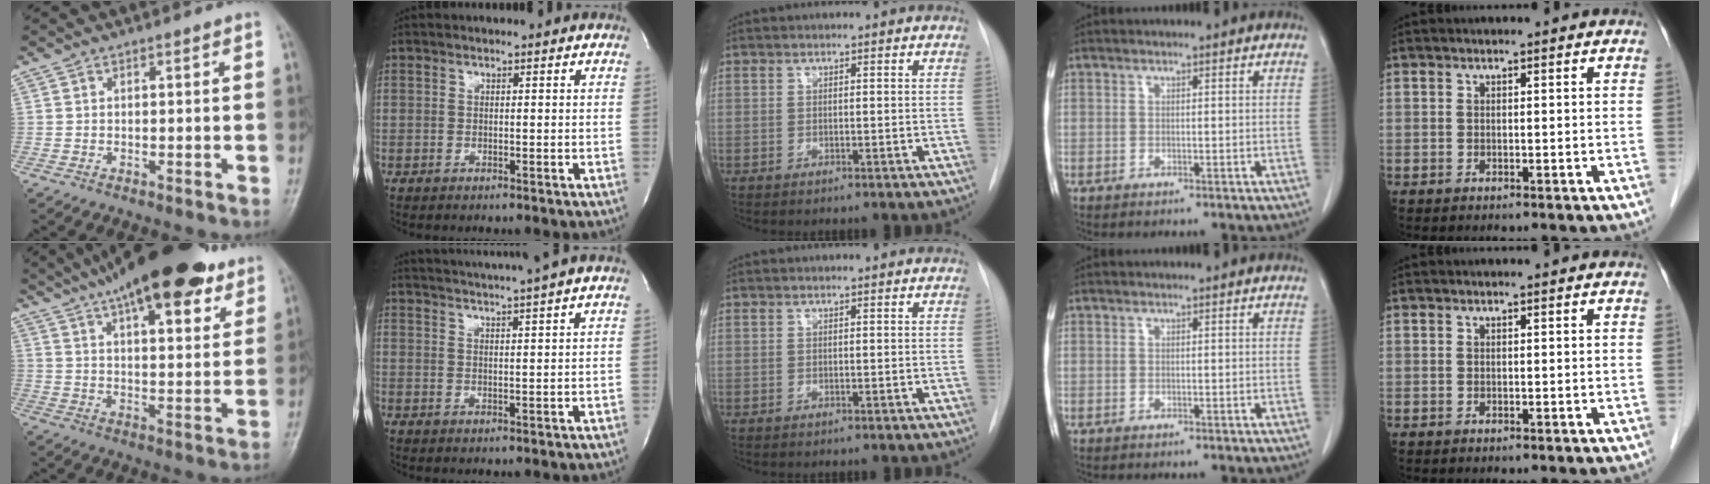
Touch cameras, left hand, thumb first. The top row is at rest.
{"thumb": {"total": 23.2, "force": [15.6, 7.8, 15.3], "torque": [-0.213, -0.021, 0.231]}, "index": {"total": 9.7, "force": [8.6, -2.0, 3.9], "torque": [-0.065, 0.000, 0.117]}}